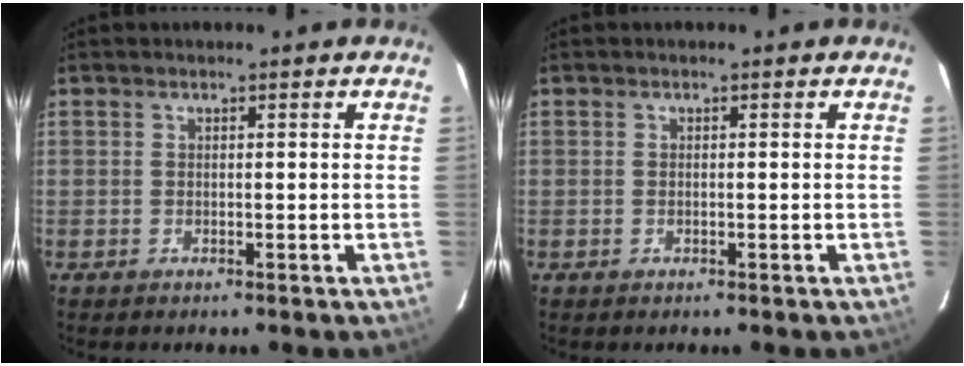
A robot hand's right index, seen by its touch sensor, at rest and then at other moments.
{"total": 0.0}